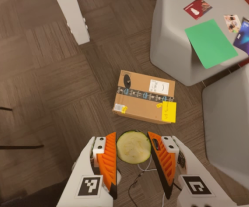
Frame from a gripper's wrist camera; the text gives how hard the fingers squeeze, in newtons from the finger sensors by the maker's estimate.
{"total": 7.5, "left": 7.8, "right": 7.2}